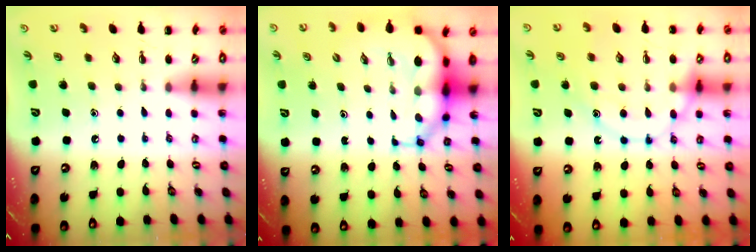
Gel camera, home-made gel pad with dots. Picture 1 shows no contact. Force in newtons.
{"total": 9.0, "press": 8.6, "slide": 2.4}
{"total": 15.9, "press": 15.9, "slide": 1.4}